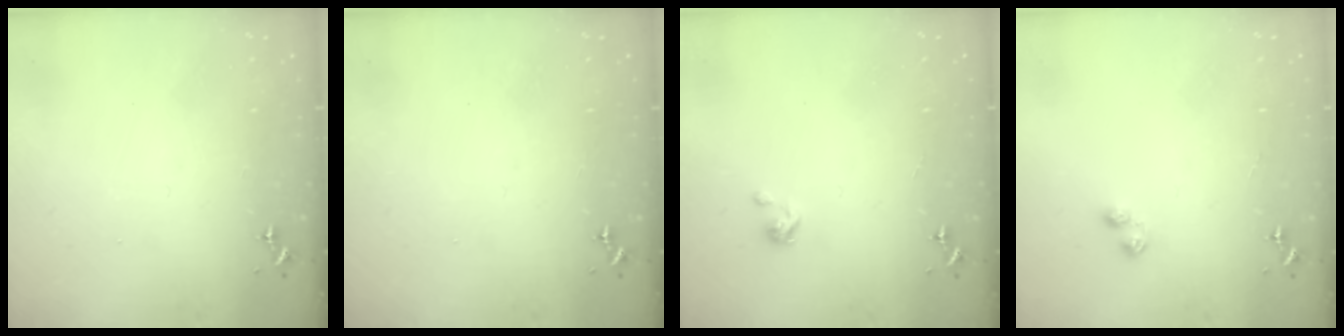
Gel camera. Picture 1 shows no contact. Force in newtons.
{"total": 0.0}
{"total": 2.9, "press": 2.9, "slide": 0.2}
{"total": 4.4, "press": 4.4, "slide": 0.5}